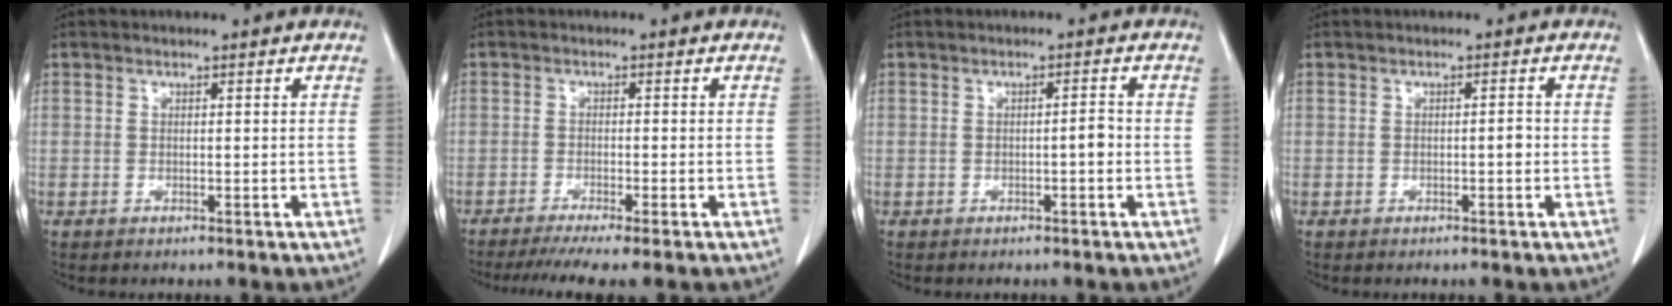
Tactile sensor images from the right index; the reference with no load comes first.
{"total": 7.0, "force": [-5.5, -0.4, 4.2], "torque": [-0.058, -0.015, -0.088]}
{"total": 1.6, "force": [-0.4, 0.3, 1.5], "torque": [-0.020, 0.002, -0.007]}
{"total": 1.1, "force": [-0.3, 0.2, 1.0], "torque": [-0.013, 0.002, -0.005]}